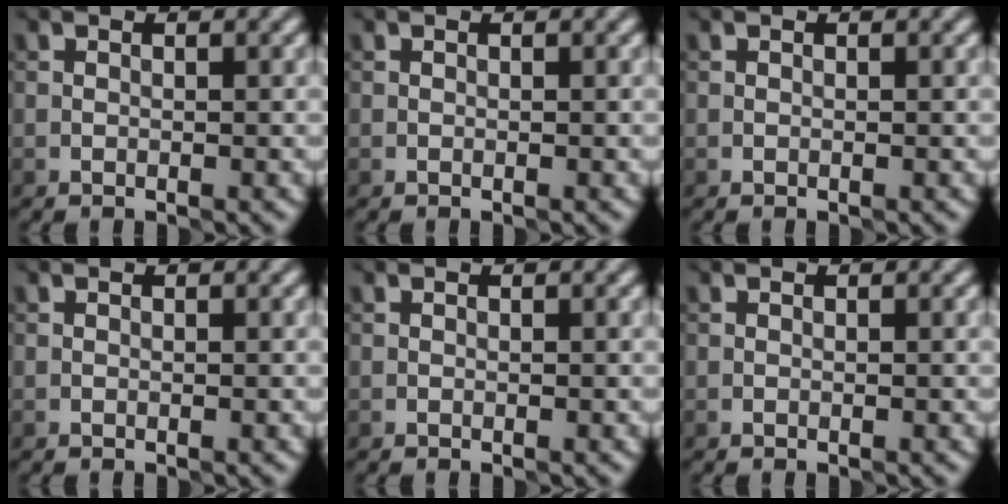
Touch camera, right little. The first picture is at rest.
{"total": 0.0}
{"total": 0.0}
{"total": 0.0}
{"total": 0.0}
{"total": 0.0}